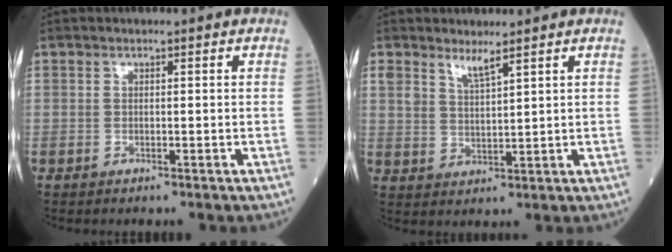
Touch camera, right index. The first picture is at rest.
{"total": 3.2, "force": [2.6, 0.4, 1.8], "torque": [-0.039, -0.007, 0.054]}